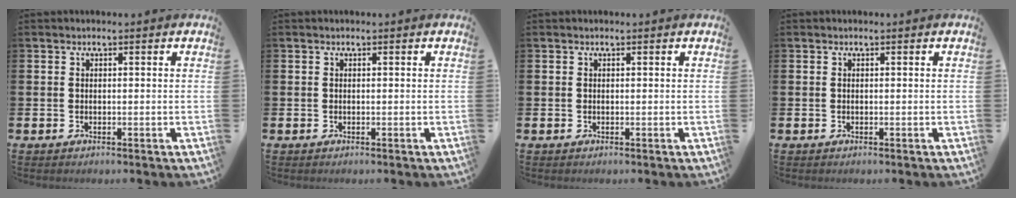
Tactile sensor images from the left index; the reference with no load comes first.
{"total": 0.0}
{"total": 0.0}
{"total": 0.0}